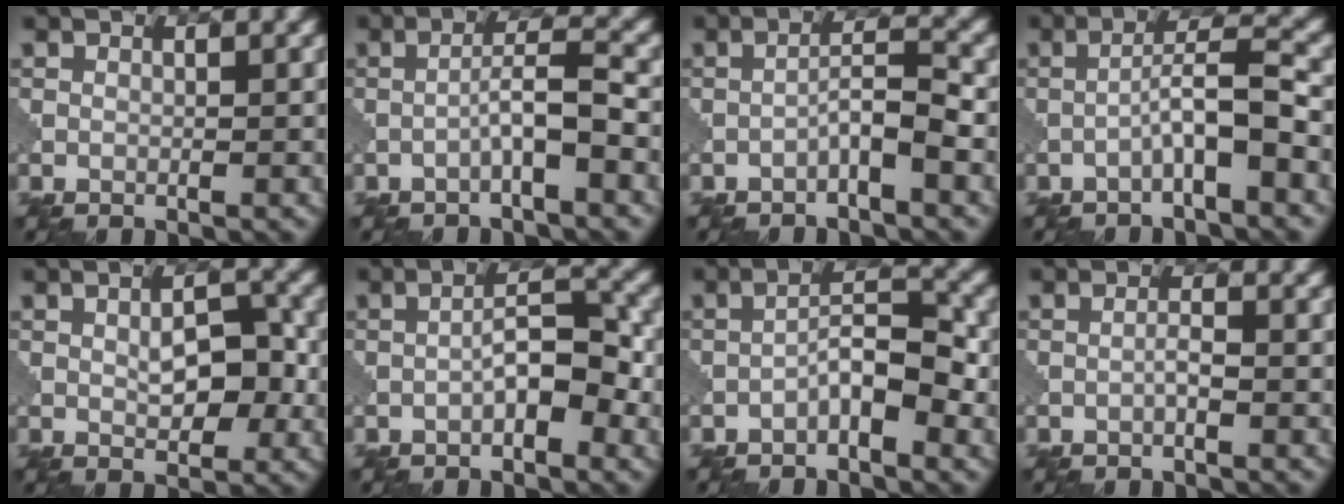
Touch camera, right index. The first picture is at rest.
{"total": 3.2, "force": [-1.3, 0.2, 2.9], "torque": [-0.051, 0.016, -0.030]}
{"total": 2.9, "force": [-1.5, 0.3, 2.5], "torque": [-0.045, 0.016, -0.034]}
{"total": 4.1, "force": [-1.7, 0.4, 3.7], "torque": [-0.062, 0.021, -0.037]}
{"total": 3.9, "force": [0.0, 2.0, 3.4], "torque": [-0.056, 0.000, 0.001]}
{"total": 3.6, "force": [-1.4, 1.3, 3.1], "torque": [-0.049, 0.013, -0.026]}
{"total": 4.0, "force": [-1.9, 1.3, 3.3], "torque": [-0.051, 0.017, -0.038]}
{"total": 1.0, "force": [-0.5, 0.0, 0.9], "torque": [-0.016, 0.004, -0.011]}